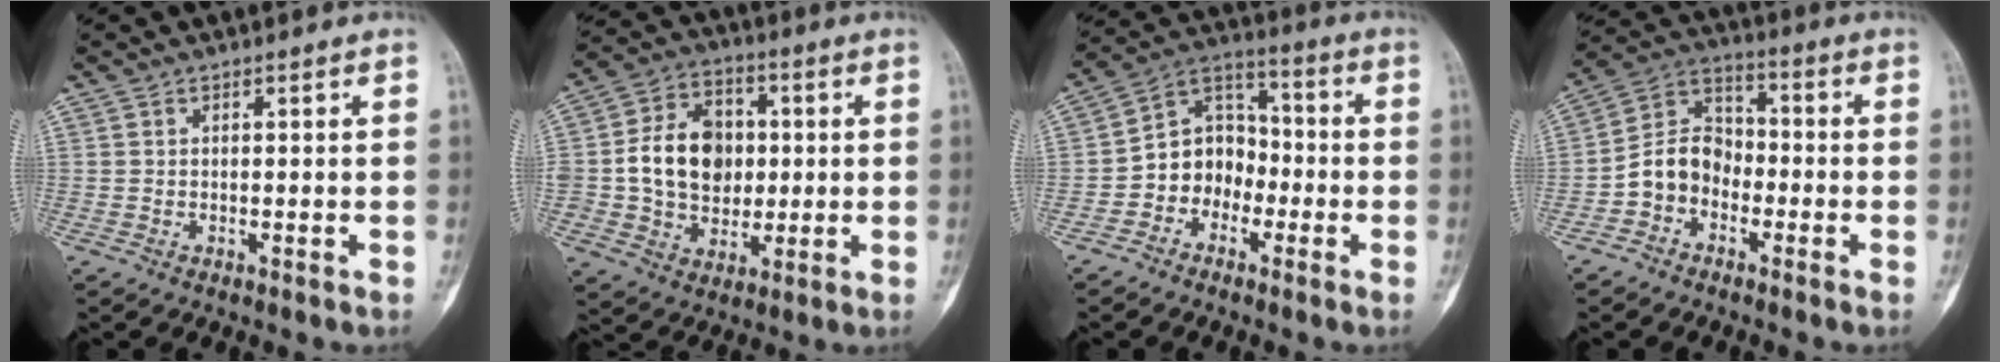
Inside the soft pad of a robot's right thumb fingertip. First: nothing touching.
{"total": 14.6, "force": [0.5, 11.5, 9.0], "torque": [-0.119, 0.017, 0.009]}
{"total": 9.6, "force": [-3.1, 8.0, 4.4], "torque": [-0.032, 0.054, -0.070]}
{"total": 8.8, "force": [-3.1, 7.0, 4.4], "torque": [-0.061, 0.045, -0.071]}